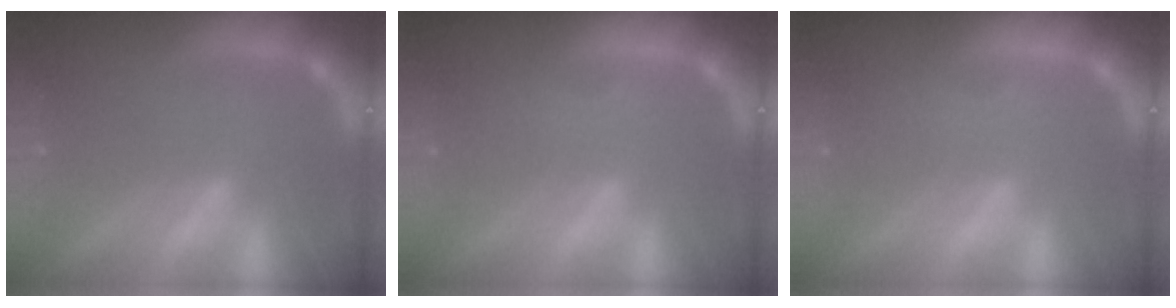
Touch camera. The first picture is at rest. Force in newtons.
{"total": 1.4}
{"total": 1.4}